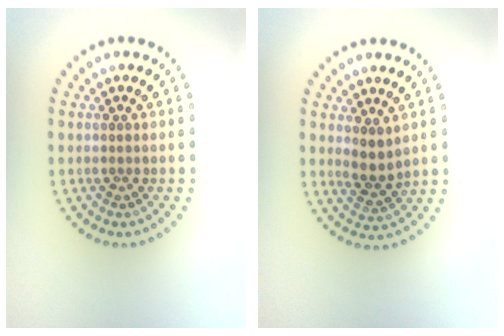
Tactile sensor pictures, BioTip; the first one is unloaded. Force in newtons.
{"total": 2.2, "press": 1.9, "slide": 1.2}